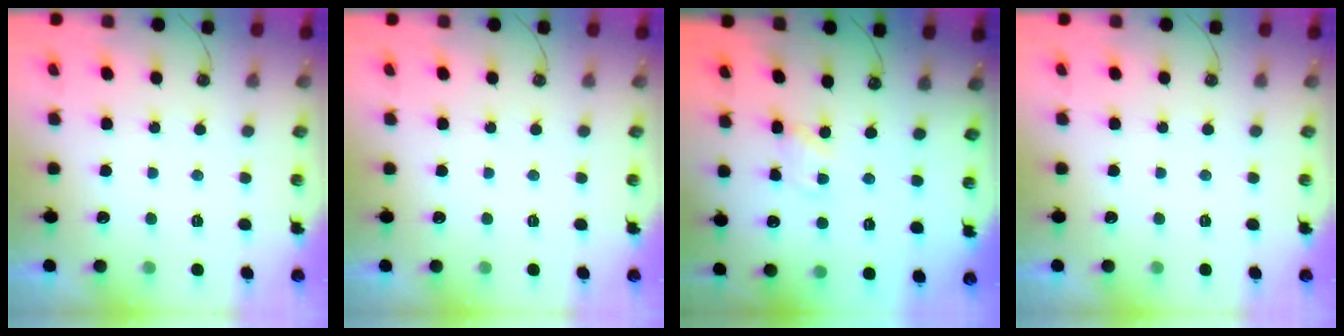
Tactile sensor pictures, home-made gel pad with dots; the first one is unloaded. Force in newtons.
{"total": 0.0}
{"total": 1.6, "press": 1.6, "slide": 0.2}
{"total": 0.0}